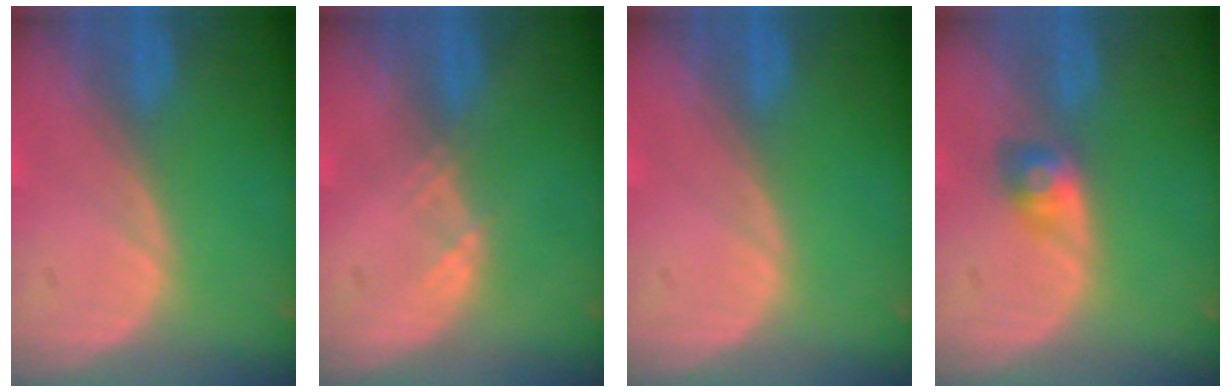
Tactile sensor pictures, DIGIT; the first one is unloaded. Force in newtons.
{"total": 1.3, "press": 1.1, "slide": 0.7}
{"total": 0.0}
{"total": 2.9, "press": 2.7, "slide": 1.1}